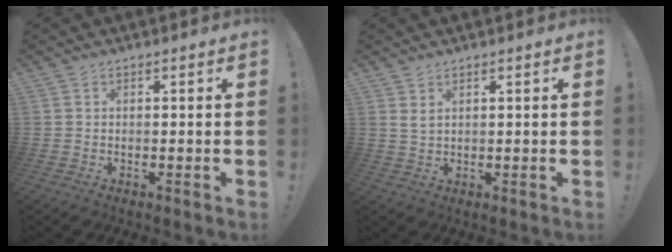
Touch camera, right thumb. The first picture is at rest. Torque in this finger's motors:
{"motor_torque": [-0.03, 0.06, 0.01, 0.27, 0.00]}